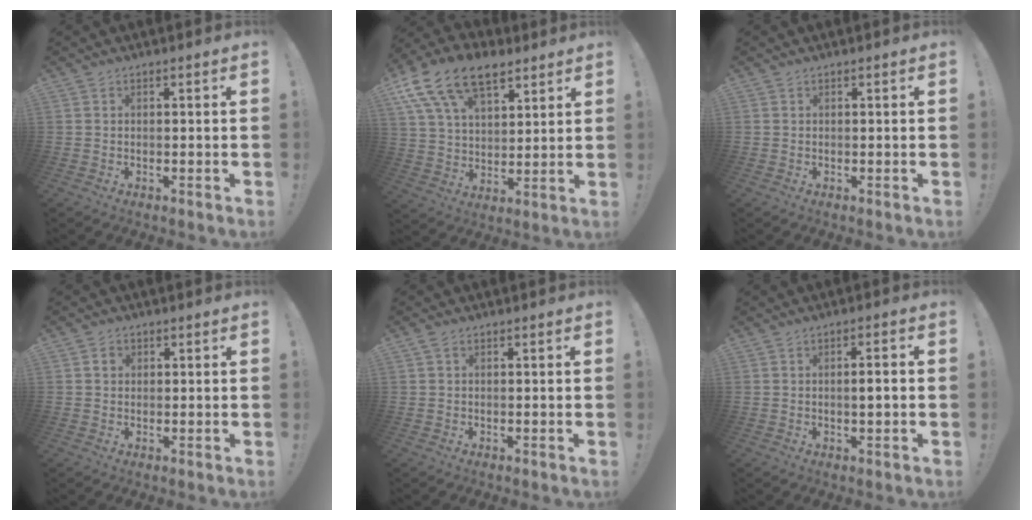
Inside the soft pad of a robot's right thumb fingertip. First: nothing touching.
{"total": 17.1, "force": [10.3, 9.6, 9.7], "torque": [-0.170, -0.049, 0.190]}
{"total": 0.0}
{"total": 2.0, "force": [0.5, 1.7, 0.9], "torque": [-0.009, 0.002, 0.007]}
{"total": 0.7, "force": [0.4, 0.4, 0.5], "torque": [-0.011, 0.002, 0.006]}
{"total": 3.2, "force": [-0.3, 0.2, 3.2], "torque": [-0.048, -0.002, -0.011]}